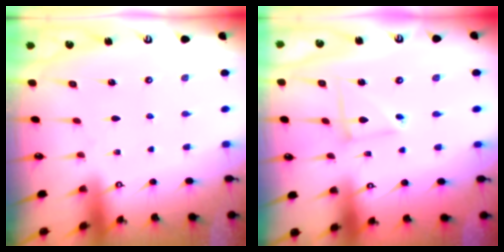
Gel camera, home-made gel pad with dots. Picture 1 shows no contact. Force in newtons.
{"total": 5.3, "press": 5.3, "slide": 0.5}